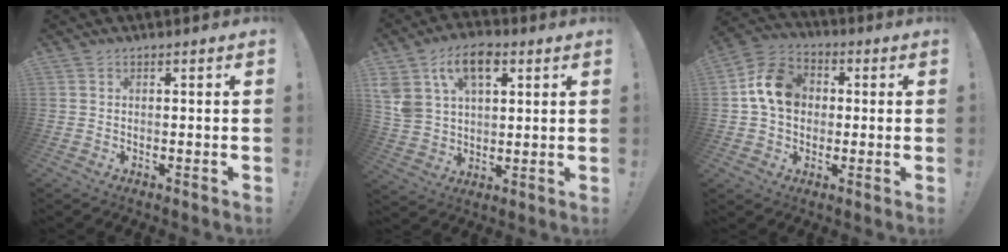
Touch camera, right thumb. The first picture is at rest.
{"total": 14.4, "force": [6.9, 9.1, 8.7], "torque": [-0.155, -0.020, 0.130]}
{"total": 13.3, "force": [2.2, 10.7, 7.7], "torque": [-0.120, 0.011, 0.048]}